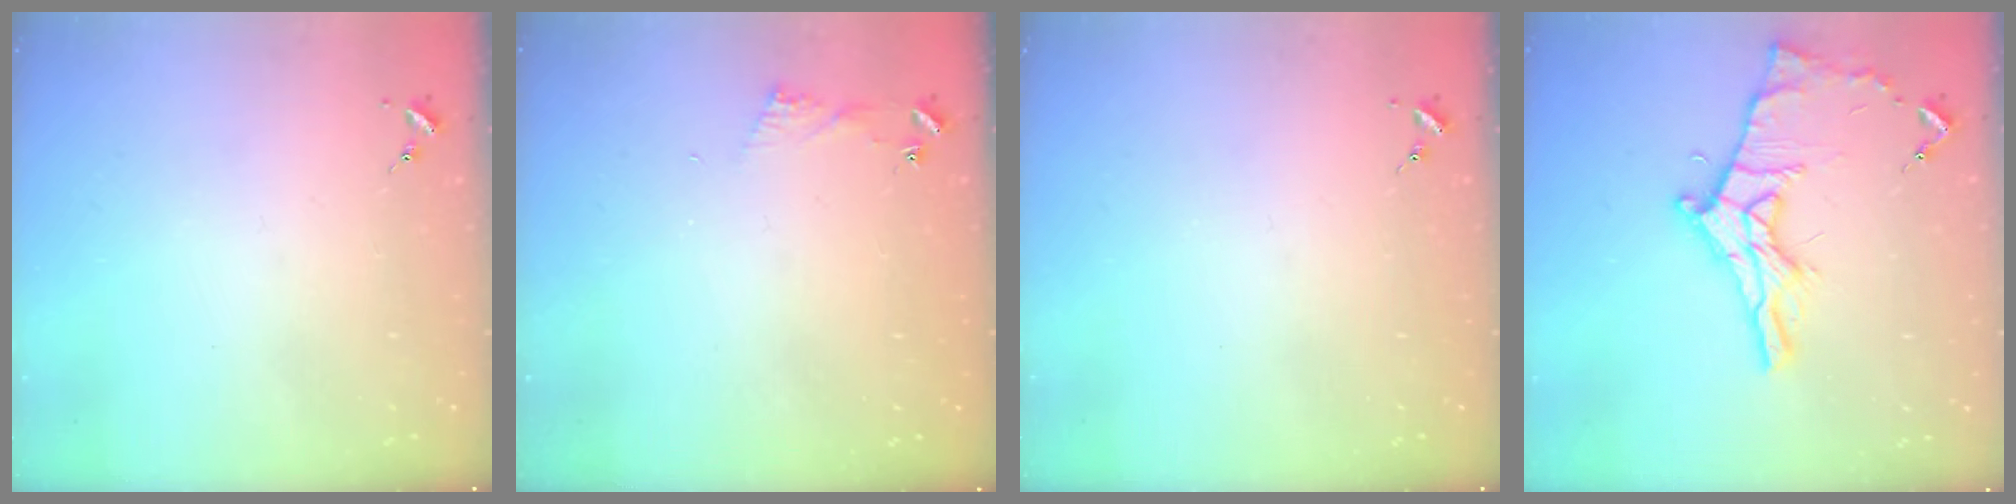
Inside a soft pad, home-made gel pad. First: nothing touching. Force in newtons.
{"total": 5.6, "press": 5.6, "slide": 0.7}
{"total": 0.0}
{"total": 15.2, "press": 15.2, "slide": 0.6}